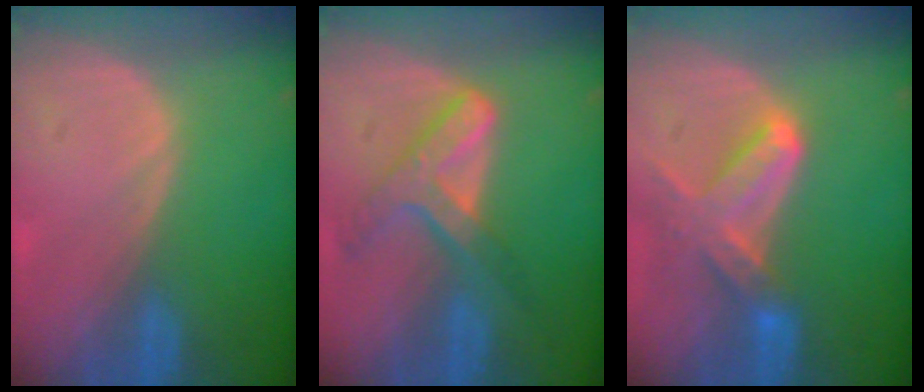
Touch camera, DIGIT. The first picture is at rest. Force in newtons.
{"total": 7.3, "press": 6.2, "slide": 3.9}
{"total": 7.1, "press": 6.6, "slide": 2.8}